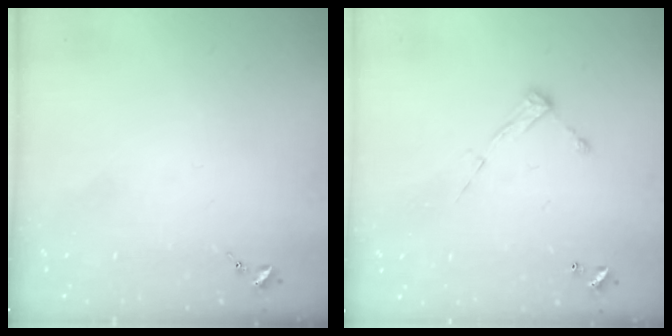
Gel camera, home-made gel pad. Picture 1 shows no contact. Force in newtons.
{"total": 6.5, "press": 6.4, "slide": 0.6}